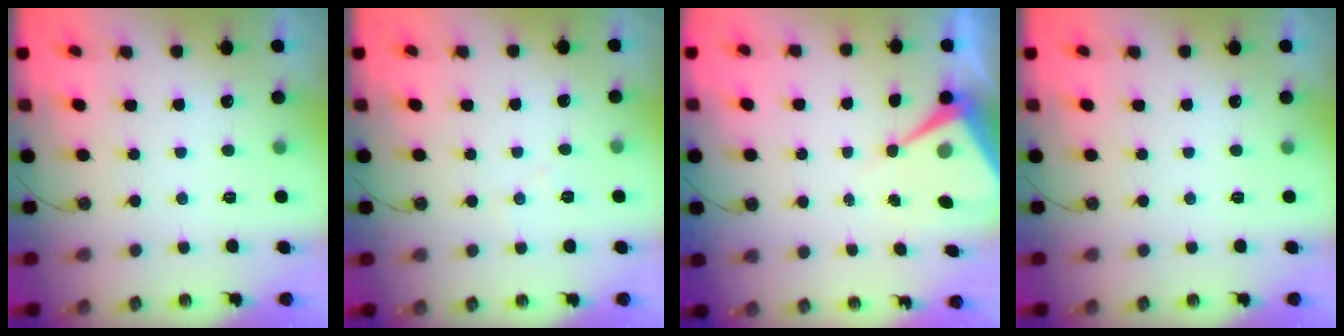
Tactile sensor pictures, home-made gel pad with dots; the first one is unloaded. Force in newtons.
{"total": 4.4, "press": 4.3, "slide": 0.7}
{"total": 8.1, "press": 8.1, "slide": 0.2}
{"total": 0.0}